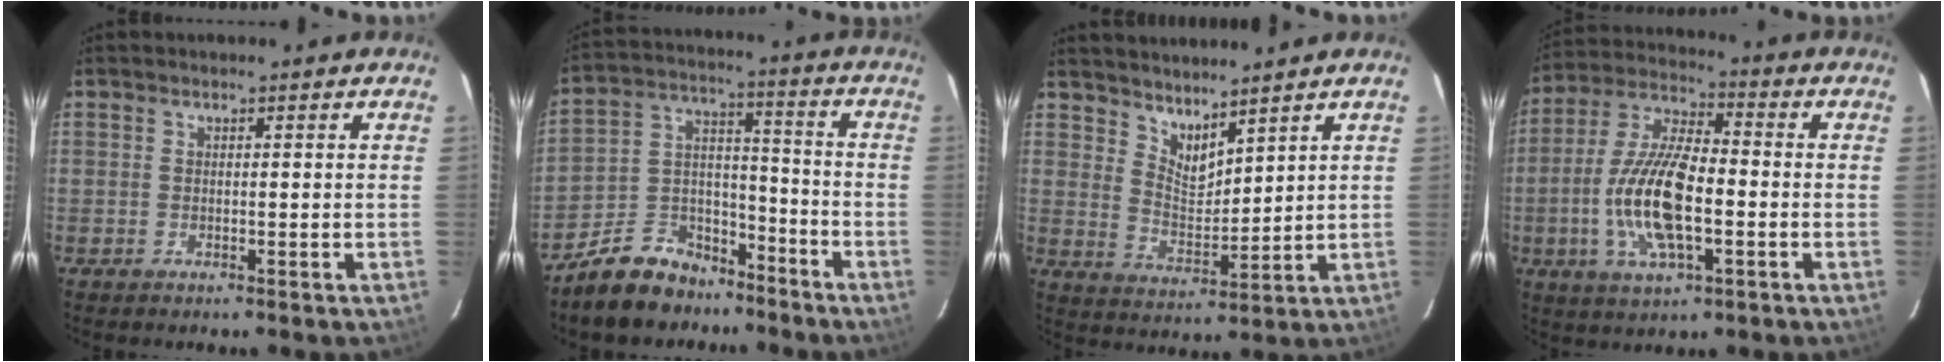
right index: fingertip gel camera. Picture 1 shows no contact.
{"total": 12.5, "force": [-9.5, 7.2, 4.0], "torque": [-0.092, 0.053, -0.147]}
{"total": 4.6, "force": [4.1, 1.4, 1.7], "torque": [-0.025, -0.007, 0.075]}
{"total": 15.2, "force": [-3.3, 5.5, 13.8], "torque": [-0.287, -0.001, -0.066]}